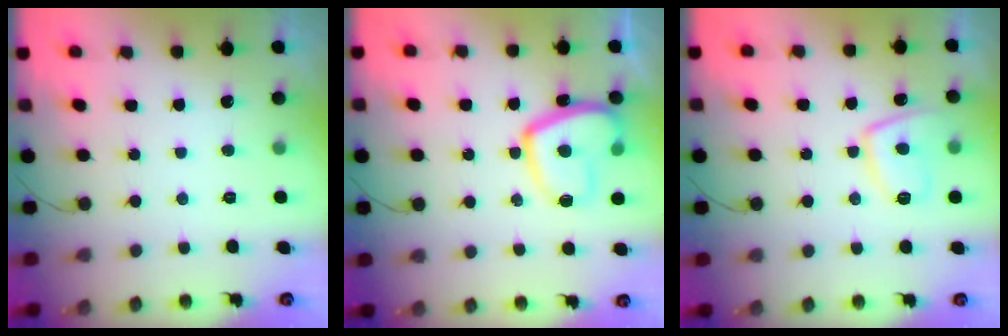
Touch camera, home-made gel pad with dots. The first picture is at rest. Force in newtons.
{"total": 13.4, "press": 13.4, "slide": 1.4}
{"total": 9.9, "press": 9.8, "slide": 1.3}